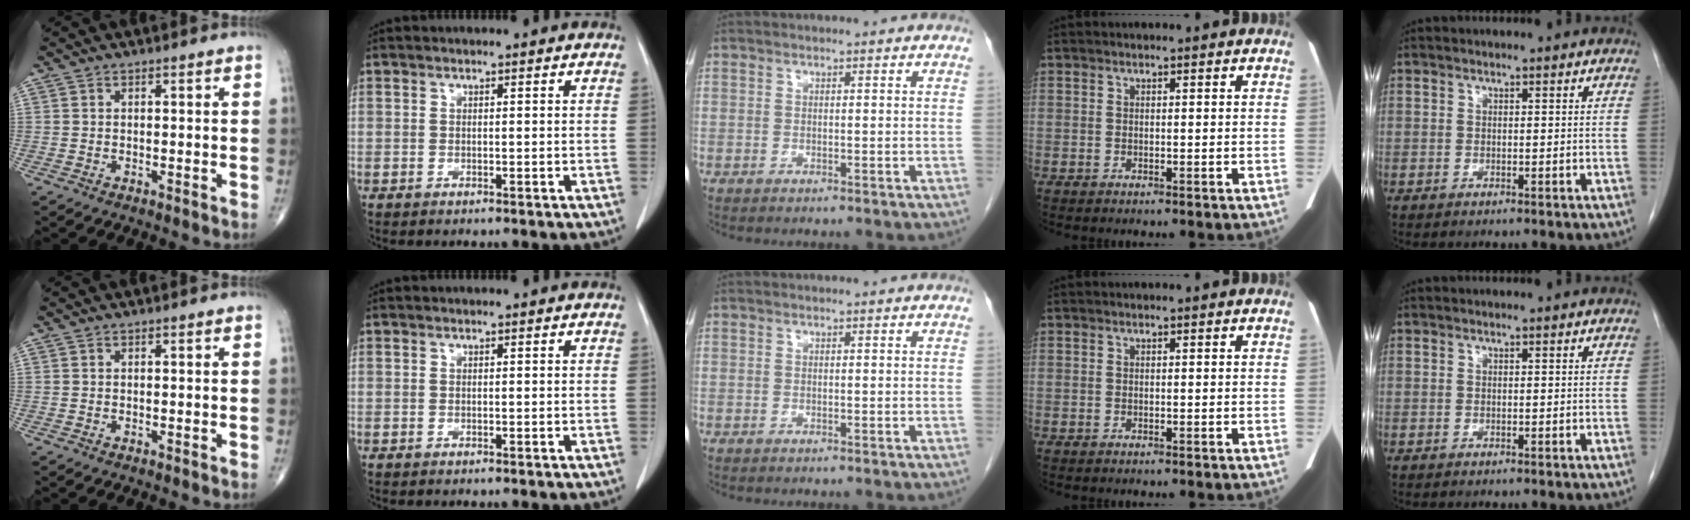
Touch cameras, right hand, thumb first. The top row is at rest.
{}